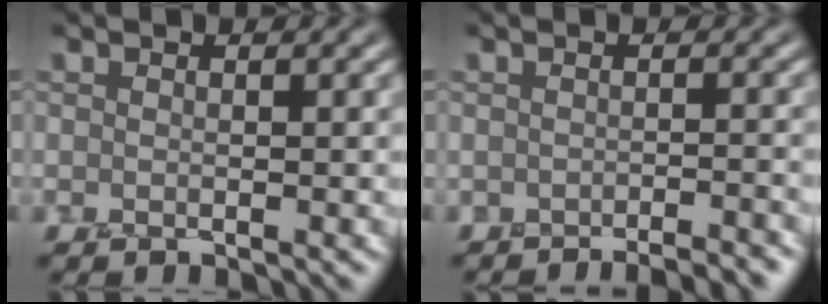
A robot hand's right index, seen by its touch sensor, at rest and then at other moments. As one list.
[{"total": 3.1, "force": [-2.9, 0.3, 1.0], "torque": [0.014, 0.014, -0.034]}]